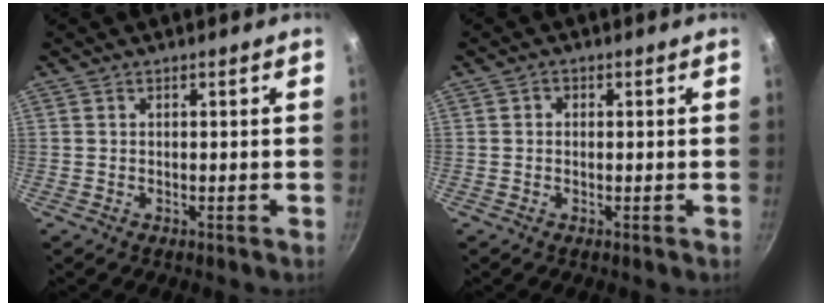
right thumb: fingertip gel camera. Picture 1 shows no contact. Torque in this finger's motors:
{"motor_torque": [-0.38, 0.15, -0.09, 0.08, -0.04]}